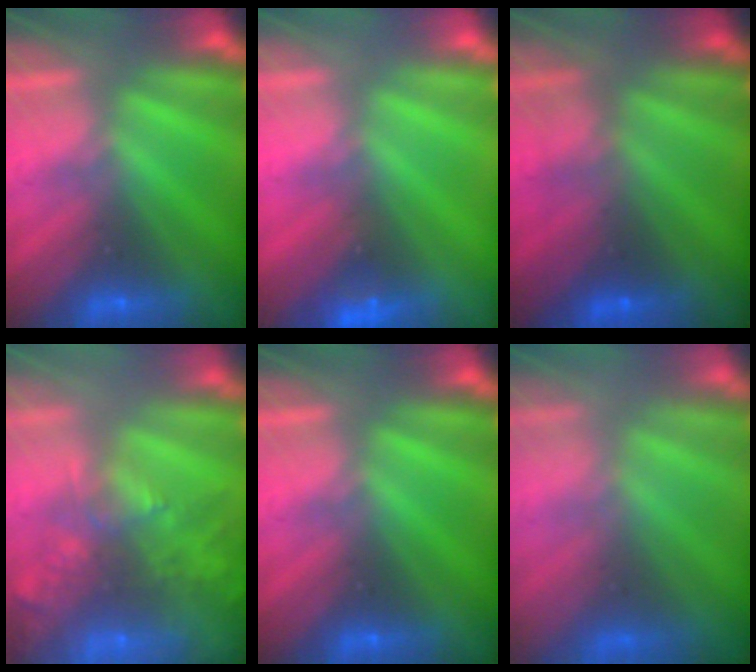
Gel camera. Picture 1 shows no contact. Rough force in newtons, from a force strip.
{"total": 4.4}
{"total": 2.9}
{"total": 9.4}
{"total": 0.0}
{"total": 5.6}